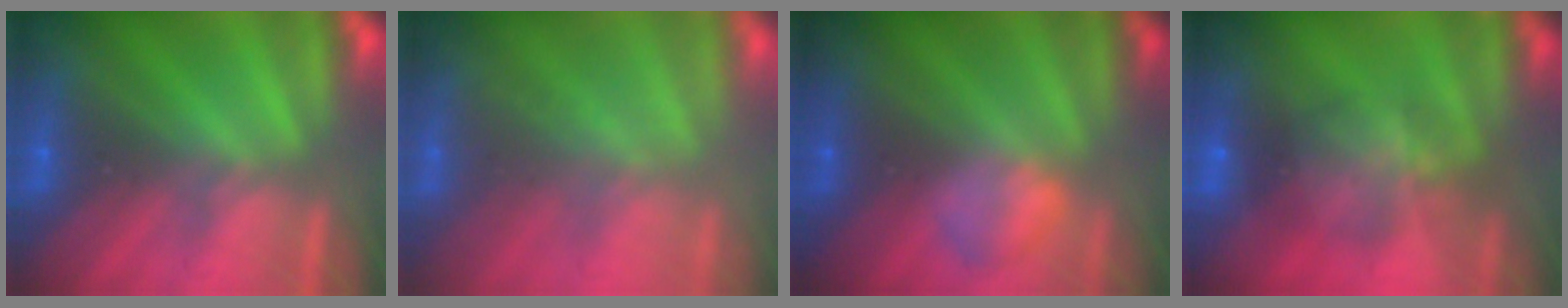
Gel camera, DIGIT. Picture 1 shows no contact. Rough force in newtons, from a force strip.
{"total": 1.8}
{"total": 2.2}
{"total": 7.0}